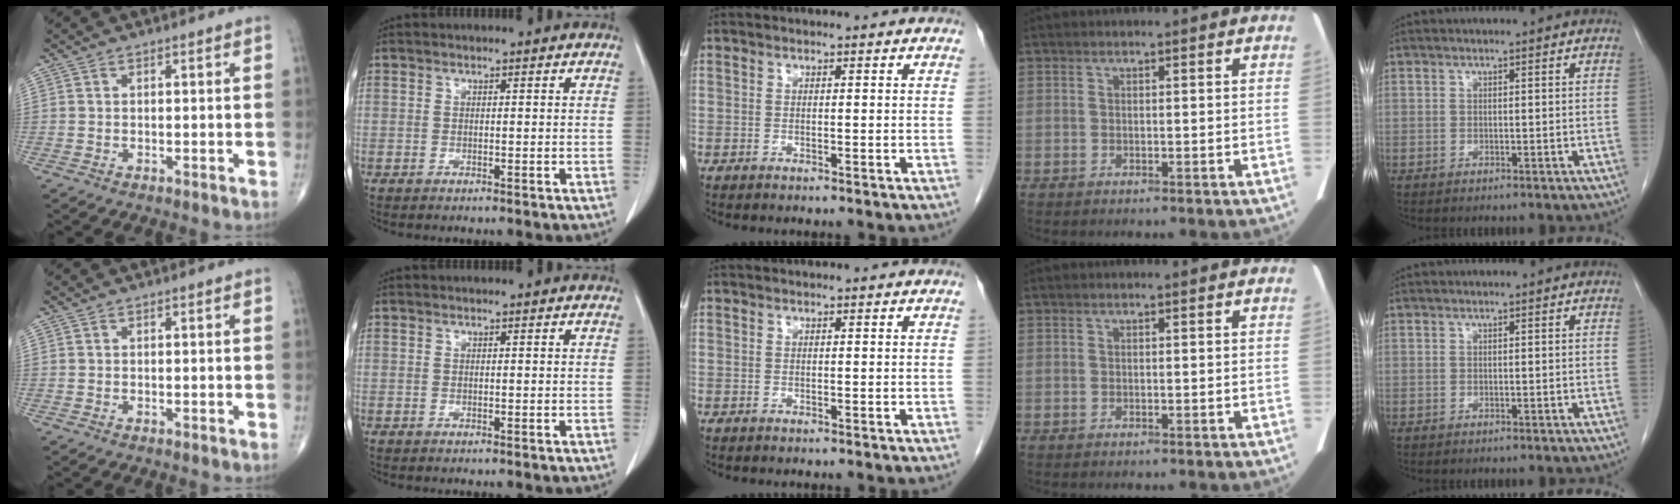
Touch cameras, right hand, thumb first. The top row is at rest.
{}